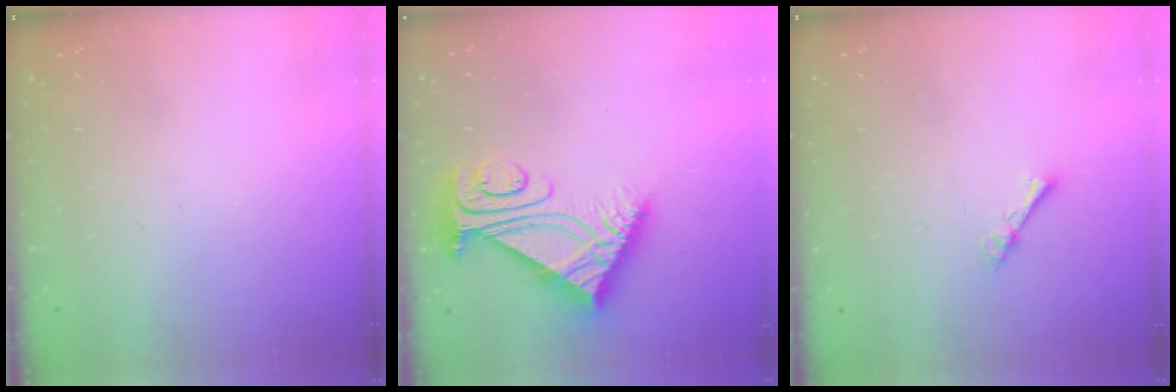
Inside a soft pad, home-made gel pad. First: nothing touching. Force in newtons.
{"total": 8.2, "press": 8.1, "slide": 0.7}
{"total": 2.4, "press": 2.4, "slide": 0.2}